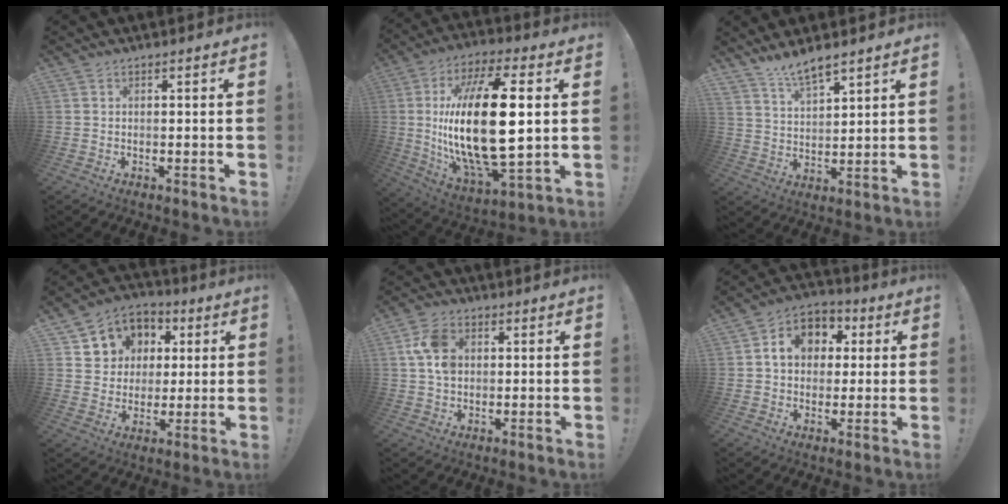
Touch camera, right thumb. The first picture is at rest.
{"total": 27.6, "force": [1.6, 10.9, 25.3], "torque": [-0.515, -0.012, 0.022]}
{"total": 7.5, "force": [6.5, 2.0, 3.1], "torque": [-0.061, -0.040, 0.123]}
{"total": 9.3, "force": [2.4, 8.8, 1.7], "torque": [-0.023, -0.017, 0.055]}
{"total": 8.8, "force": [1.8, 6.5, 5.6], "torque": [-0.105, 0.009, 0.036]}
{"total": 10.2, "force": [2.2, 8.6, 5.0], "torque": [-0.072, 0.003, 0.045]}